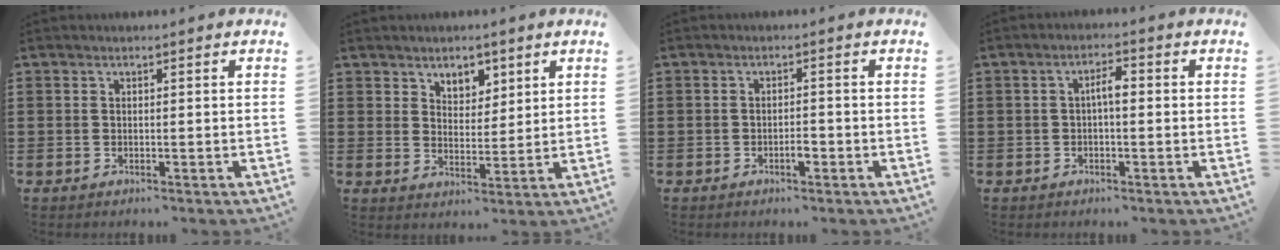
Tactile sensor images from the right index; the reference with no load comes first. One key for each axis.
{"total": 4.2, "fx": 3.2, "fy": 2.5, "fz": 0.9, "tx": -0.024, "ty": 0.004, "tz": 0.057}
{"total": 2.0, "fx": -0.9, "fy": 0.7, "fz": 1.7, "tx": -0.032, "ty": 0.002, "tz": -0.016}
{"total": 2.7, "fx": -0.2, "fy": 0.8, "fz": 2.5, "tx": -0.047, "ty": 0.007, "tz": -0.006}